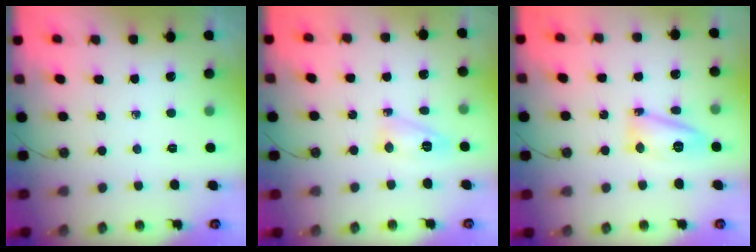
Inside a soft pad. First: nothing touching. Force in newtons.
{"total": 6.8, "press": 6.8, "slide": 0.4}
{"total": 12.1, "press": 12.0, "slide": 1.3}